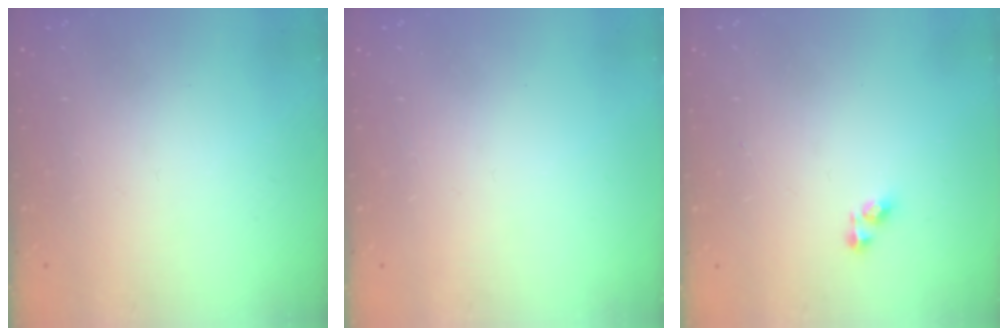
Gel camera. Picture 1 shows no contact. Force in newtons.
{"total": 0.0}
{"total": 3.8, "press": 3.8, "slide": 0.7}